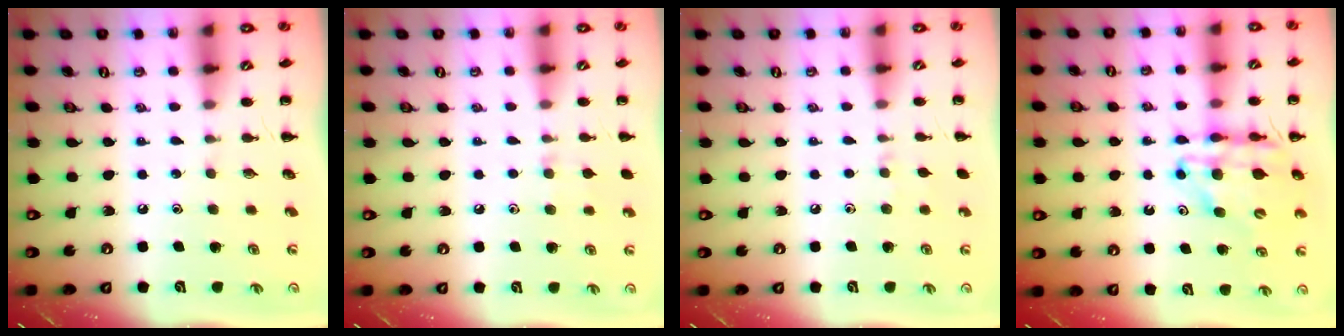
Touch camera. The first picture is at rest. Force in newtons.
{"total": 4.9, "press": 4.4, "slide": 2.0}
{"total": 4.1, "press": 3.9, "slide": 1.5}
{"total": 12.5, "press": 12.0, "slide": 3.6}